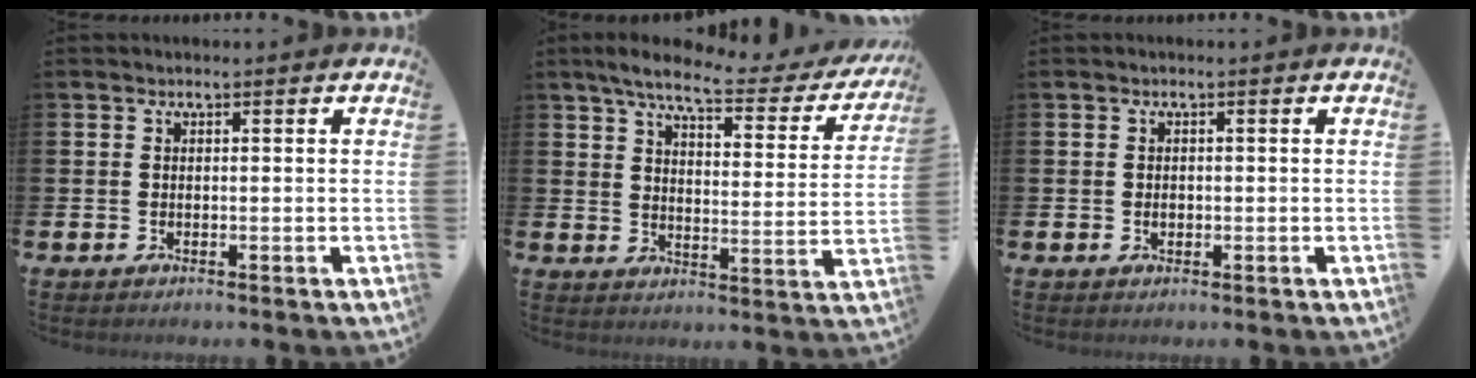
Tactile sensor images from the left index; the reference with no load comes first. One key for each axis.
{"total": 7.0, "fx": 5.8, "fy": 1.2, "fz": 3.6, "tx": -0.083, "ty": -0.033, "tz": 0.092}
{"total": 0.9, "fx": -0.1, "fy": 0.7, "fz": 0.6, "tx": -0.010, "ty": 0.006, "tz": -0.004}